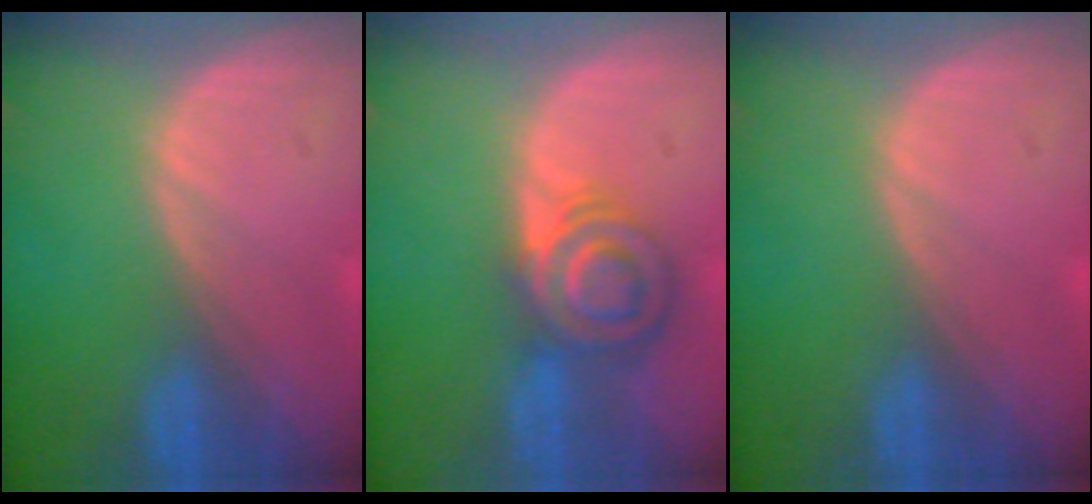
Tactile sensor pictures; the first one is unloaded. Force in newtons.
{"total": 6.3, "press": 6.1, "slide": 1.4}
{"total": 0.0}